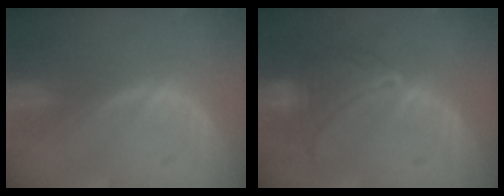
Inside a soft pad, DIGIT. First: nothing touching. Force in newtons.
{"total": 6.5, "press": 6.5, "slide": 0.5}